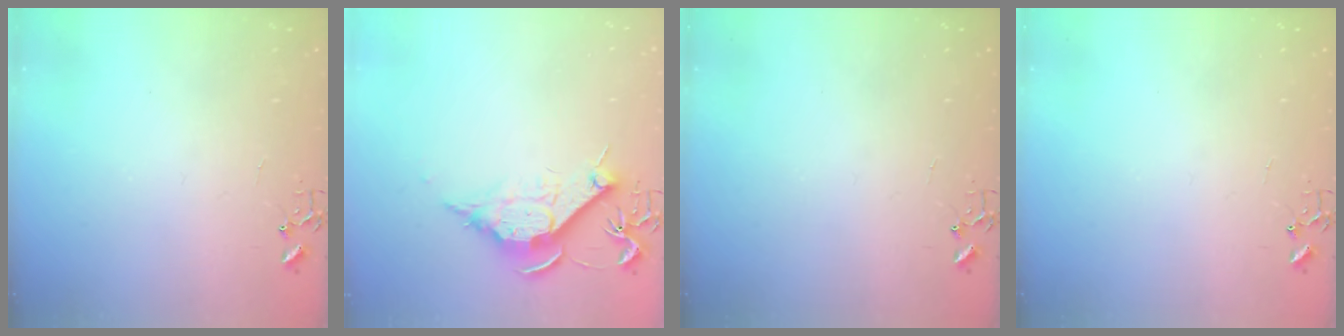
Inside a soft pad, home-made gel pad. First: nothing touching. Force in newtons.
{"total": 10.8, "press": 10.8, "slide": 0.1}
{"total": 0.0}
{"total": 0.0}